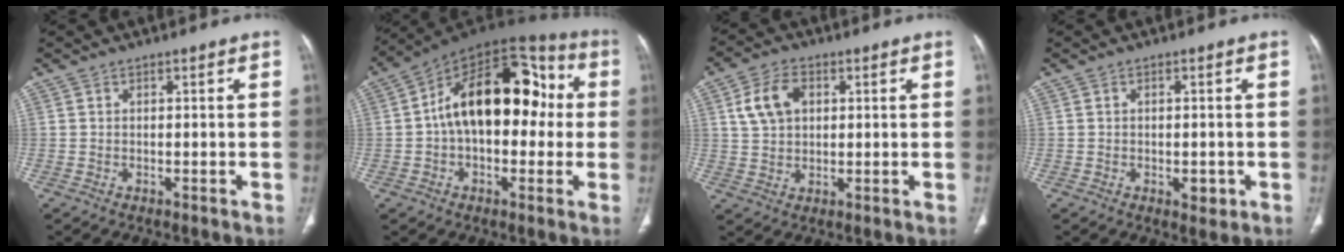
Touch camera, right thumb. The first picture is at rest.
{"total": 21.8, "force": [1.5, 12.9, 17.5], "torque": [-0.238, 0.053, 0.013]}
{"total": 7.7, "force": [2.3, 5.3, 5.1], "torque": [-0.087, 0.005, 0.044]}
{"total": 2.7, "force": [-0.8, 1.5, 2.1], "torque": [-0.018, 0.000, -0.004]}